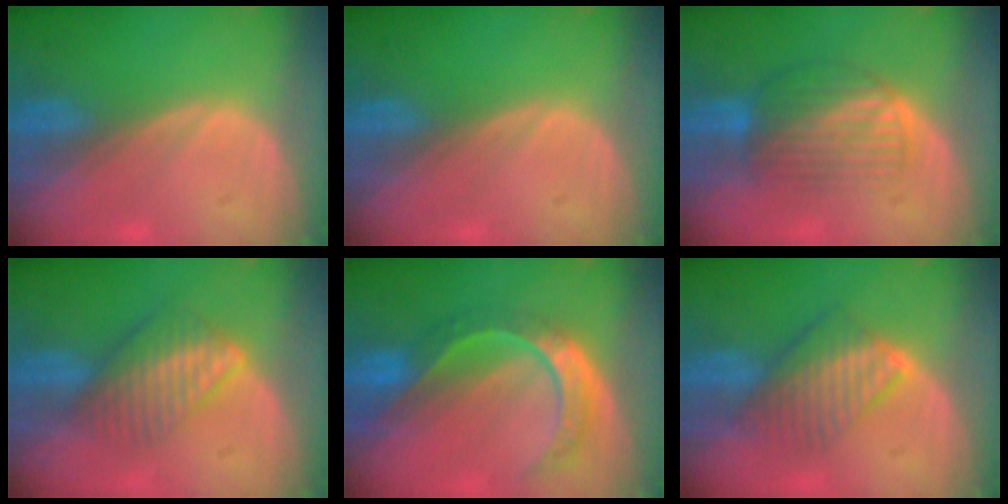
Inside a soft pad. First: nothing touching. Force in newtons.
{"total": 0.0}
{"total": 6.9, "press": 6.5, "slide": 2.3}
{"total": 6.5, "press": 6.1, "slide": 2.4}
{"total": 8.7, "press": 7.3, "slide": 4.7}
{"total": 6.5, "press": 6.5, "slide": 0.7}